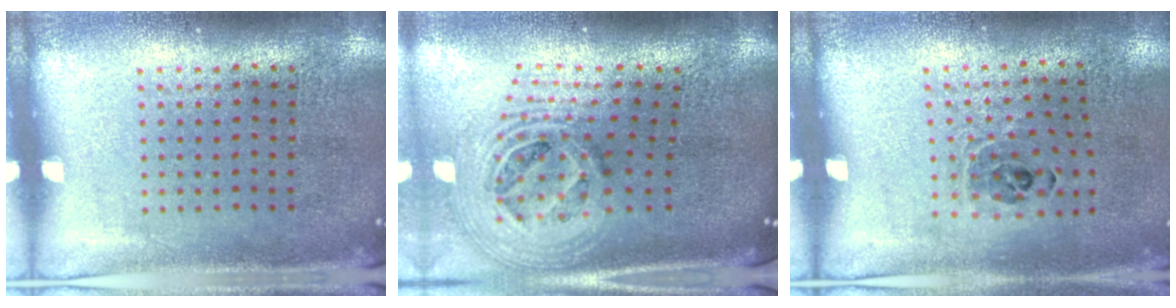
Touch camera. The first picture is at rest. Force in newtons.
{"total": 2.6, "press": 1.9, "slide": 1.9}
{"total": 0.9, "press": 0.8, "slide": 0.4}